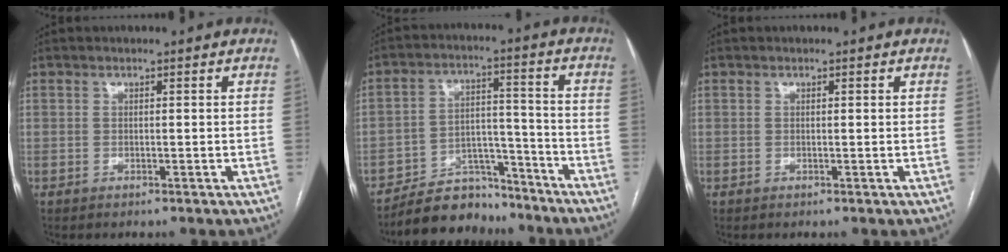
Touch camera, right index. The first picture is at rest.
{"total": 9.9, "force": [-9.0, 3.9, 1.5], "torque": [-0.013, 0.037, -0.152]}
{"total": 0.0}